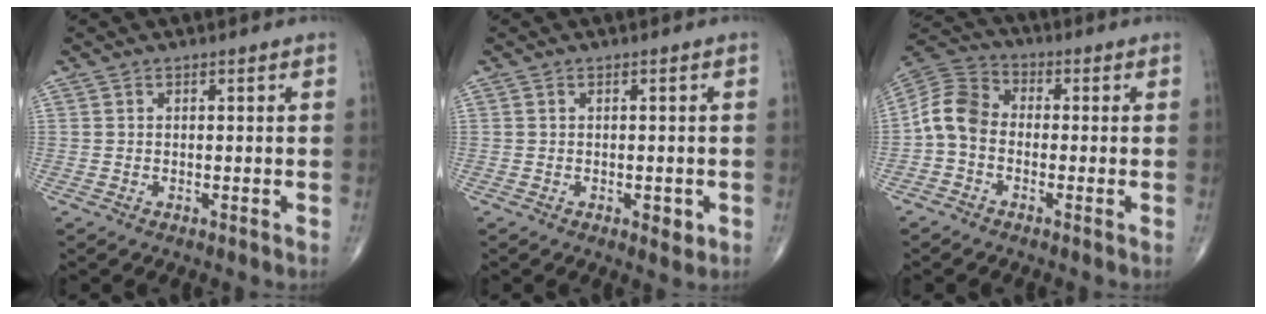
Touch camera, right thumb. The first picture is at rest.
{"total": 2.3, "force": [-0.6, 1.1, 1.9], "torque": [-0.020, -0.003, -0.005]}
{"total": 8.0, "force": [-1.6, 6.0, 5.1], "torque": [-0.089, 0.027, -0.049]}